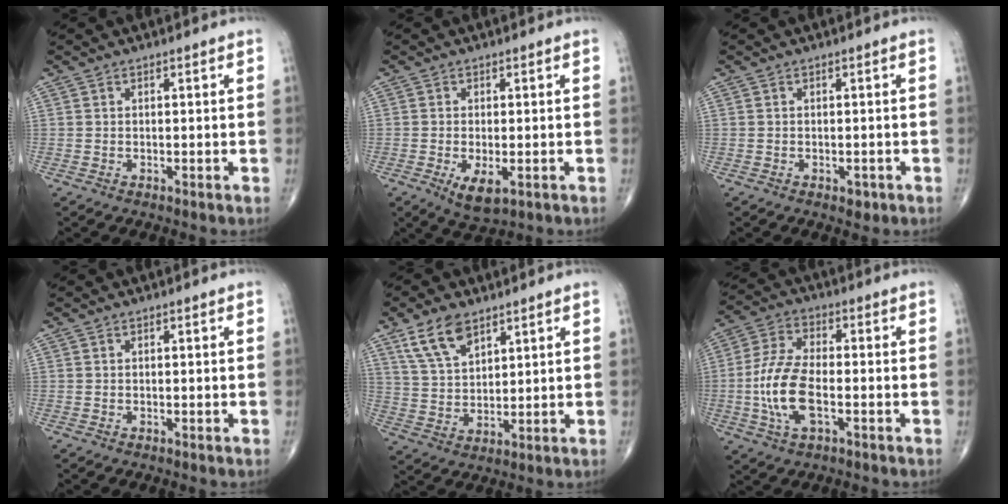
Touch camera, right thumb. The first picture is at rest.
{"total": 5.0, "force": [-1.7, 2.1, 4.1], "torque": [-0.069, -0.010, -0.021]}
{"total": 1.4, "force": [-0.7, 0.9, 0.9], "torque": [-0.003, 0.002, -0.005]}
{"total": 0.0}
{"total": 8.9, "force": [5.6, 4.5, 5.3], "torque": [-0.089, -0.024, 0.116]}
{"total": 11.5, "force": [-2.5, 5.3, 9.9], "torque": [-0.210, 0.017, -0.050]}